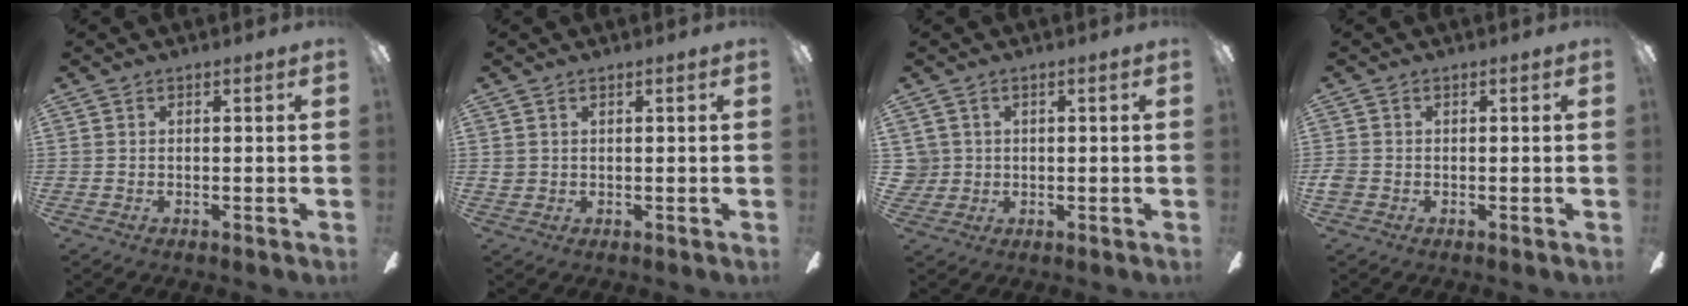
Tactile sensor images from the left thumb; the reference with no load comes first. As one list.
[{"total": 1.4, "force": [0.7, 1.1, 0.3], "torque": [-0.008, 0.002, 0.014]}, {"total": 3.3, "force": [0.9, 3.1, 0.3], "torque": [-0.016, 0.008, 0.018]}, {"total": 1.6, "force": [-0.4, 1.4, 0.6], "torque": [-0.009, 0.004, -0.006]}]